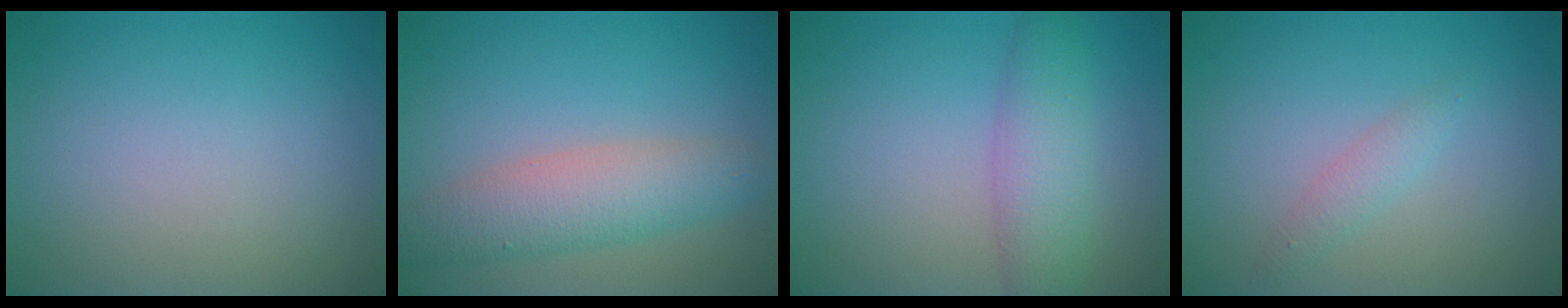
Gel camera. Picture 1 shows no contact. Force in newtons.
{"total": 4.9, "press": 4.9, "slide": 0.2}
{"total": 4.0, "press": 4.0, "slide": 0.0}
{"total": 1.4, "press": 1.4, "slide": 0.0}